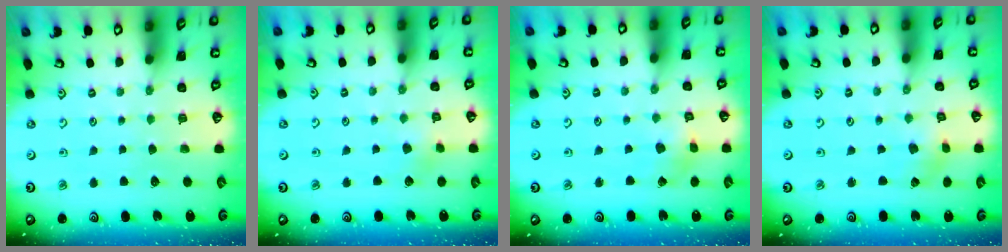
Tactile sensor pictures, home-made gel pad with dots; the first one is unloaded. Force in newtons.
{"total": 3.9, "press": 3.8, "slide": 1.1}
{"total": 2.5, "press": 2.5, "slide": 0.3}
{"total": 1.4, "press": 1.4, "slide": 0.1}